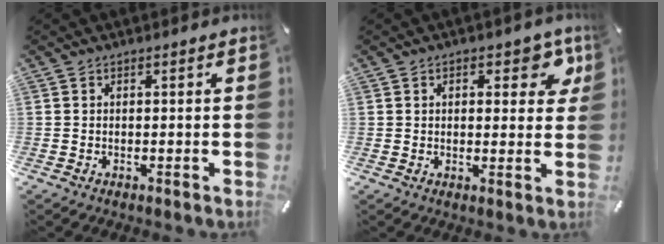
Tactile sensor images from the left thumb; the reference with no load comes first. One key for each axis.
{"total": 7.0, "fx": 3.1, "fy": 4.1, "fz": 4.7, "tx": -0.044, "ty": -0.007, "tz": 0.045}